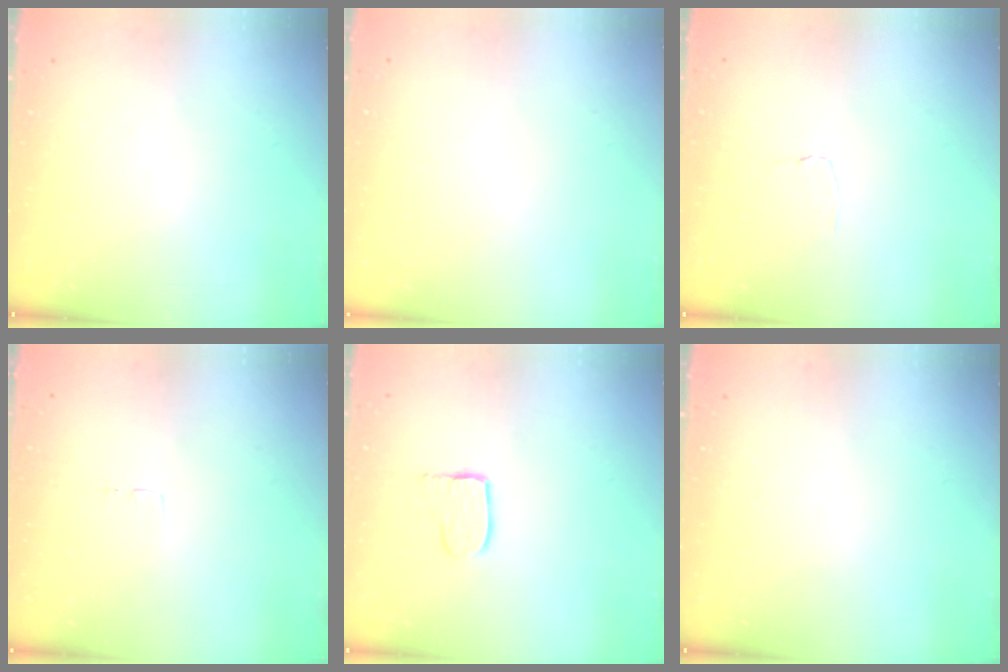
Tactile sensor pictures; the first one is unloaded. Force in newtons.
{"total": 0.0}
{"total": 2.9, "press": 2.8, "slide": 0.3}
{"total": 2.3, "press": 2.3, "slide": 0.1}
{"total": 5.7, "press": 5.7, "slide": 0.5}
{"total": 0.0}